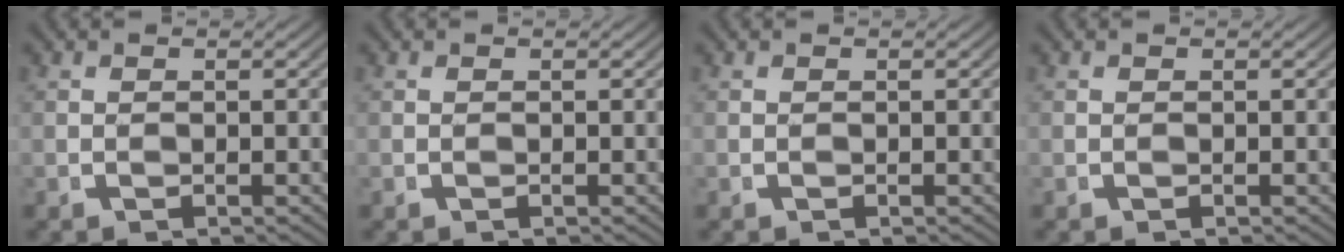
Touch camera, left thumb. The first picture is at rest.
{"total": 0.0}
{"total": 0.0}
{"total": 0.0}